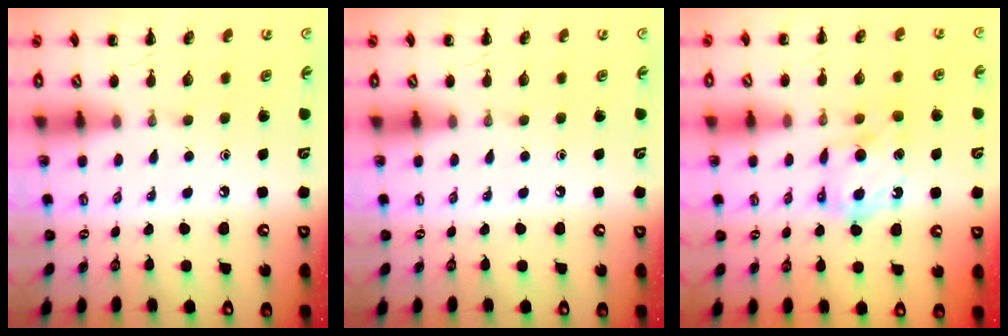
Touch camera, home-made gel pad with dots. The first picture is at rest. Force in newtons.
{"total": 0.0}
{"total": 8.6, "press": 8.5, "slide": 0.9}